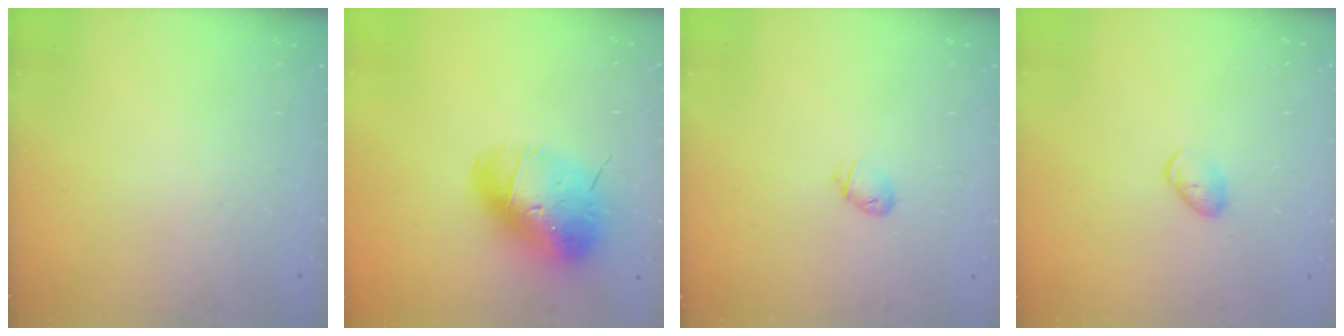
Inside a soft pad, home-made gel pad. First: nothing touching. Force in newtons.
{"total": 15.3, "press": 15.1, "slide": 2.5}
{"total": 4.3, "press": 4.2, "slide": 1.0}
{"total": 5.3, "press": 5.2, "slide": 1.2}